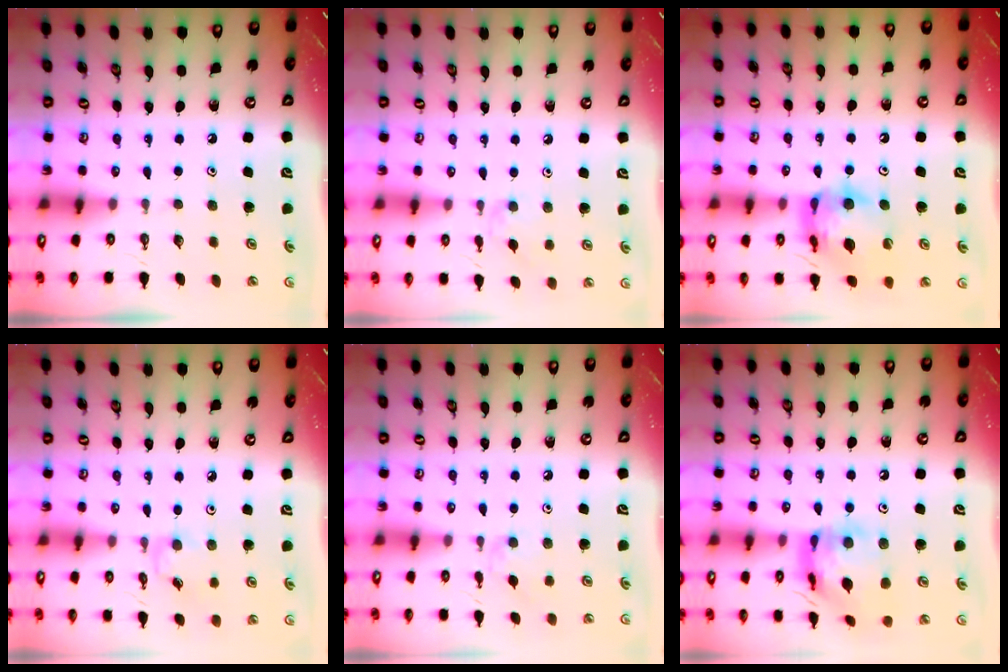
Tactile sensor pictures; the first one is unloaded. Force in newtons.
{"total": 5.2, "press": 5.2, "slide": 0.8}
{"total": 14.4, "press": 14.3, "slide": 1.6}
{"total": 2.7, "press": 2.7, "slide": 0.5}
{"total": 5.2, "press": 5.2, "slide": 0.8}
{"total": 14.9, "press": 14.8, "slide": 1.5}